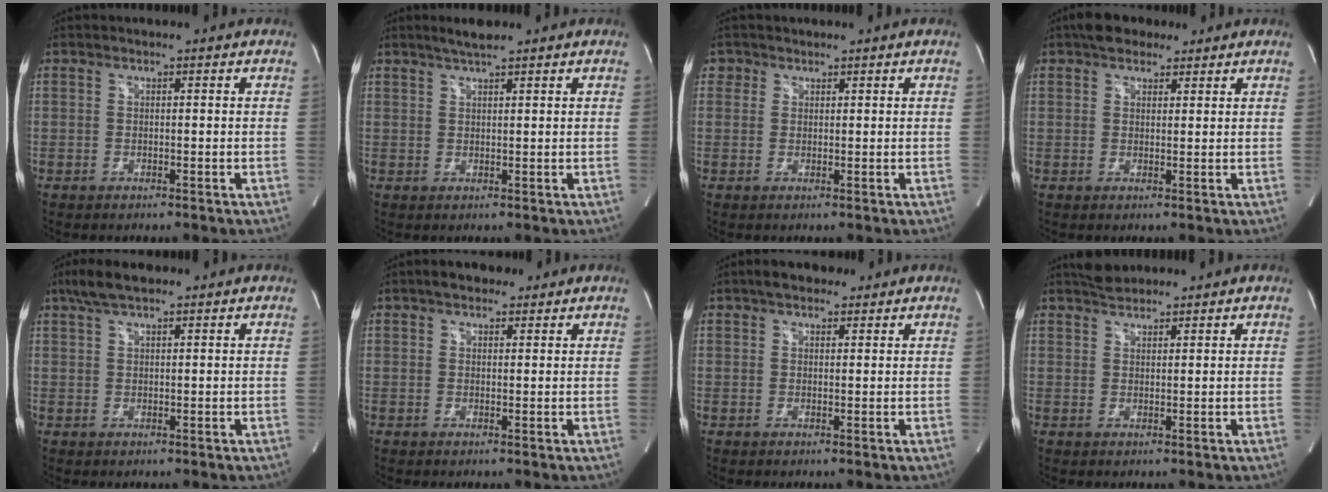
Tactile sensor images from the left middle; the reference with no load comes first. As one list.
[{"total": 3.0, "force": [2.4, 0.2, 1.7], "torque": [-0.040, 0.007, 0.046]}, {"total": 1.5, "force": [0.9, 1.2, -0.1], "torque": [0.015, 0.004, 0.010]}, {"total": 5.3, "force": [4.0, 2.8, 2.2], "torque": [-0.038, 0.024, 0.068]}, {"total": 4.8, "force": [3.5, 1.4, 3.0], "torque": [-0.068, 0.021, 0.066]}, {"total": 4.4, "force": [3.2, 2.2, 2.2], "torque": [-0.041, 0.020, 0.053]}, {"total": 5.0, "force": [3.7, 2.3, 2.5], "torque": [-0.046, 0.023, 0.062]}, {"total": 3.5, "force": [3.1, 1.2, 0.9], "torque": [-0.021, 0.018, 0.055]}]